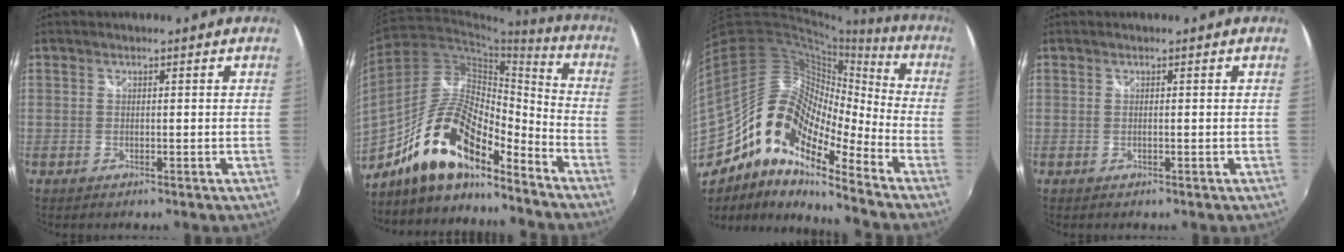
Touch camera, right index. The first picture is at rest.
{"total": 17.9, "force": [-12.8, 6.0, 10.9], "torque": [-0.205, 0.011, -0.236]}
{"total": 18.9, "force": [-10.8, 8.0, 13.3], "torque": [-0.227, -0.008, -0.219]}
{"total": 0.0}